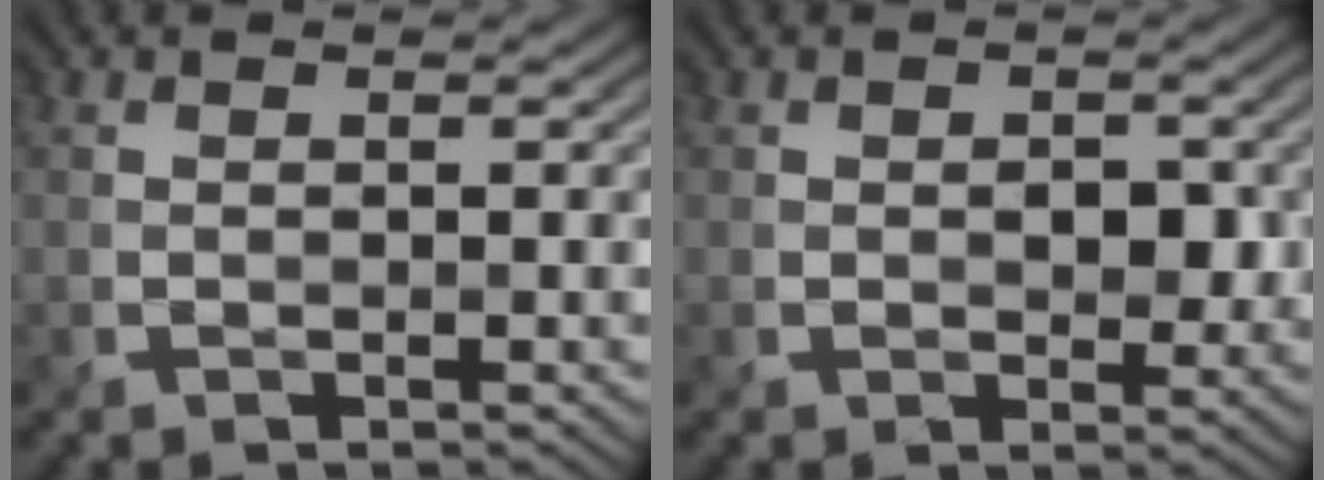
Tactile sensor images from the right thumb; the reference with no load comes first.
{"total": 2.6, "force": [0.1, 1.9, 1.7], "torque": [-0.035, -0.006, 0.007]}